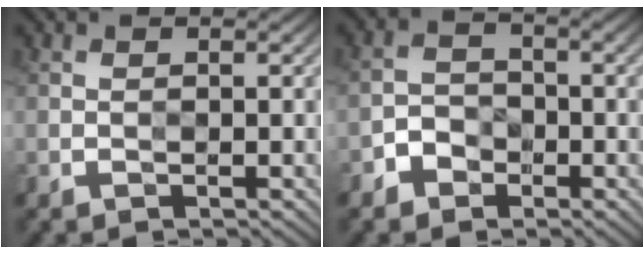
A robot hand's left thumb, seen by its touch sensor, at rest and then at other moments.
{"total": 2.9, "force": [-1.9, 2.0, 0.7], "torque": [-0.008, 0.002, -0.048]}